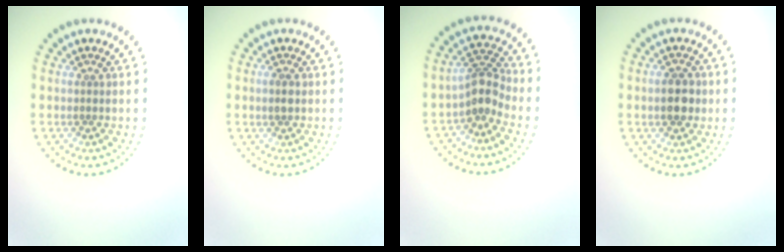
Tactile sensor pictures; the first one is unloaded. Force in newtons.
{"total": 1.2, "press": 1.1, "slide": 0.2}
{"total": 2.7, "press": 2.1, "slide": 1.7}
{"total": 2.8, "press": 2.8, "slide": 0.2}